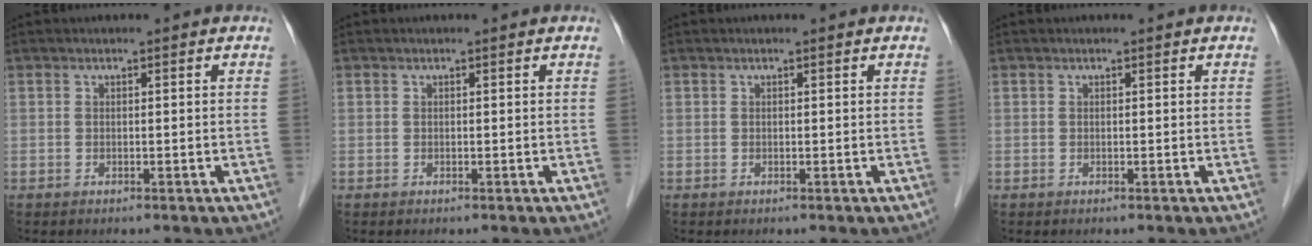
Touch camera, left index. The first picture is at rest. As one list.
[{"total": 0.0}, {"total": 0.0}, {"total": 0.0}]